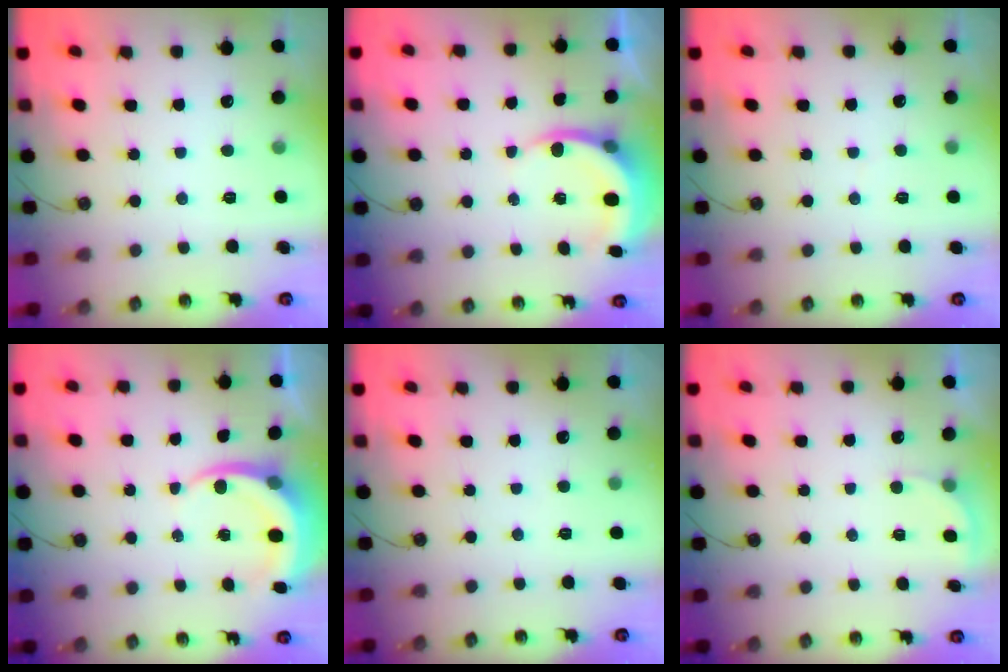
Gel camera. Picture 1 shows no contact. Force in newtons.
{"total": 4.9, "press": 4.9, "slide": 0.1}
{"total": 1.4, "press": 1.3, "slide": 0.1}
{"total": 5.8, "press": 5.8, "slide": 0.7}
{"total": 1.7, "press": 0.3, "slide": 1.7}
{"total": 2.3, "press": 2.3, "slide": 0.5}